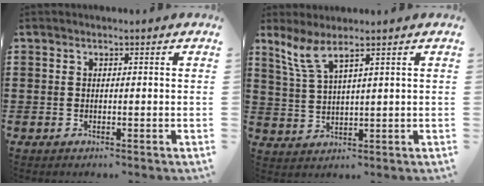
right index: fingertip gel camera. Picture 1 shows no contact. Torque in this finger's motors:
{"motor_torque": [0.99, 1.14, 0.19, 0.10]}